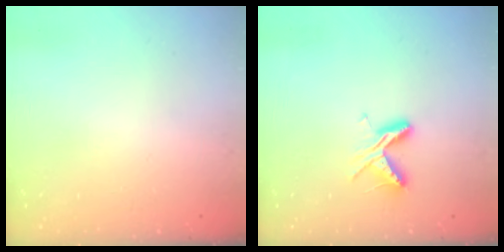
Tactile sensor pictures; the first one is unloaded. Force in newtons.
{"total": 6.1, "press": 6.1, "slide": 0.6}